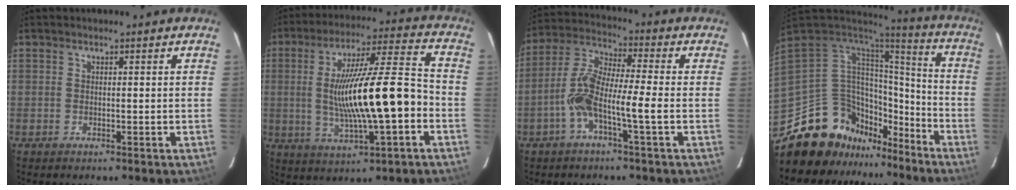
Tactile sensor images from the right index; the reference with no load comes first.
{"total": 17.0, "force": [-2.5, 1.8, 16.7], "torque": [-0.292, 0.013, -0.035]}
{"total": 9.5, "force": [-2.9, 0.8, 9.0], "torque": [-0.189, 0.021, -0.063]}
{"total": 21.3, "force": [-17.2, 11.2, 5.7], "torque": [-0.126, 0.068, -0.266]}